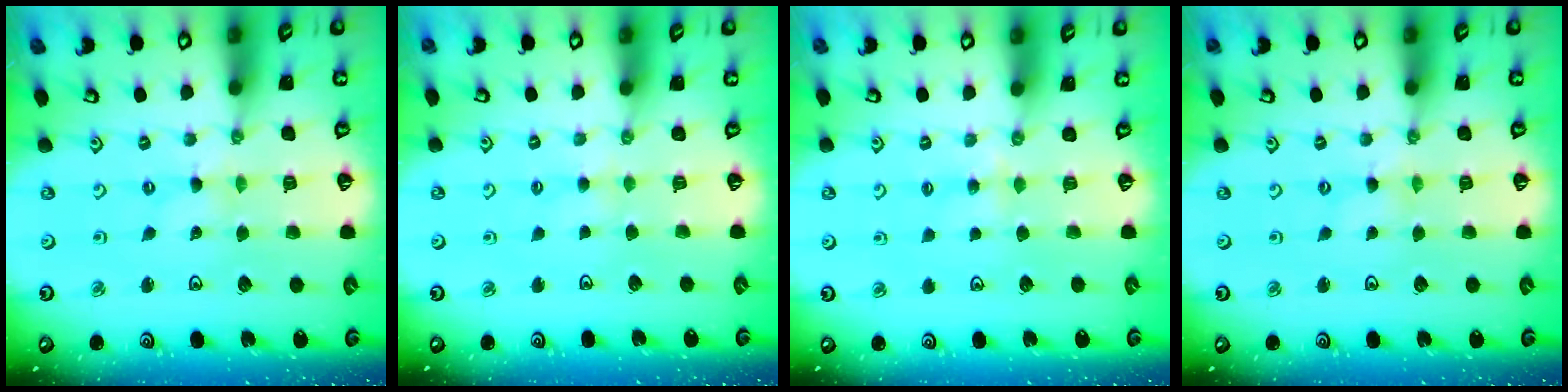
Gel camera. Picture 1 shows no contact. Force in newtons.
{"total": 2.2, "press": 2.2, "slide": 0.5}
{"total": 3.0, "press": 3.0, "slide": 0.5}
{"total": 0.0}